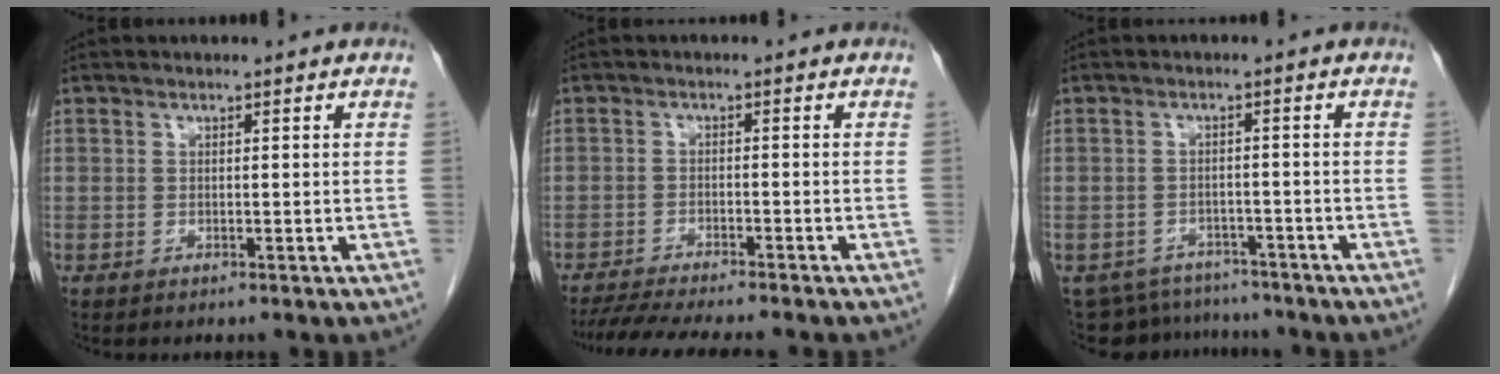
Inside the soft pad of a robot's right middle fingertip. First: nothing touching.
{"total": 11.1, "force": [-9.8, 0.8, 5.1], "torque": [-0.071, -0.012, -0.147]}
{"total": 8.2, "force": [-7.6, 3.2, 0.1], "torque": [0.000, 0.013, -0.098]}